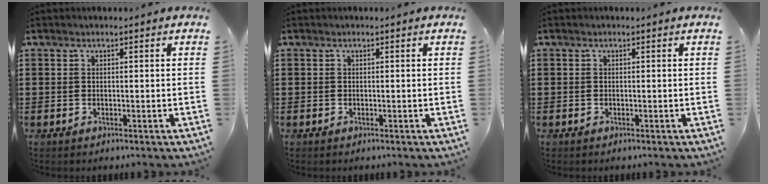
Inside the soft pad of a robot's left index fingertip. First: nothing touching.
{"total": 0.0}
{"total": 0.0}